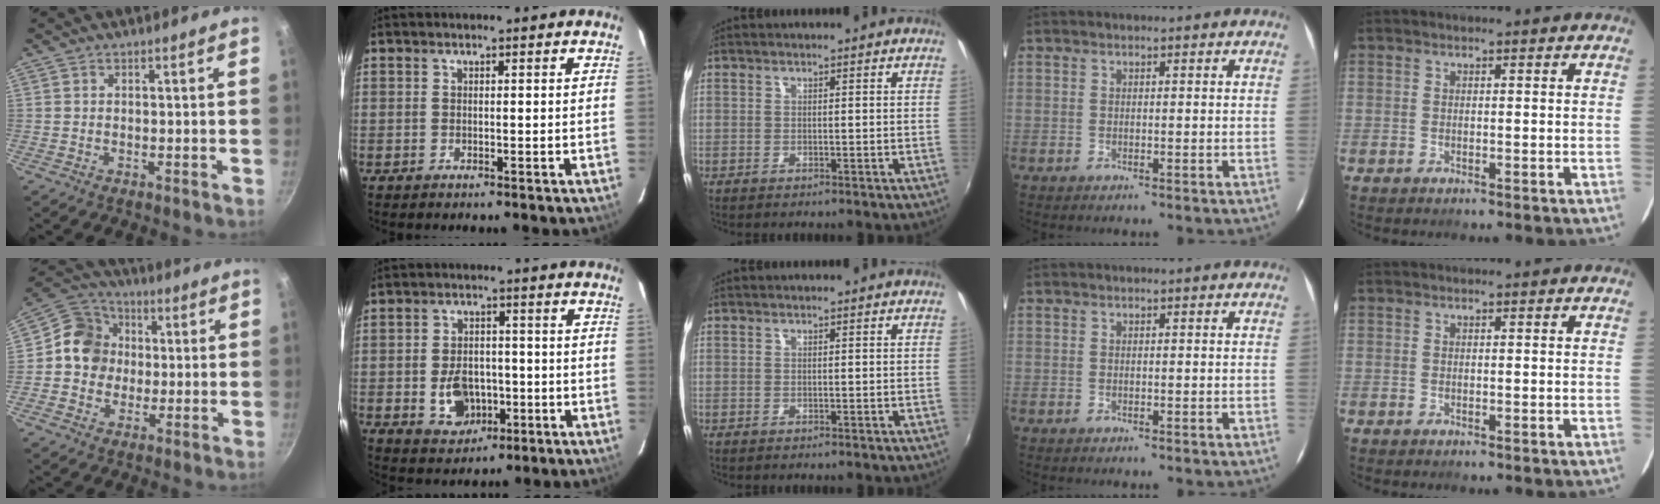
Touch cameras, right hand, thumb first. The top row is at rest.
{"thumb": {"total": 10.6, "force": [0.2, 9.6, 4.4], "torque": [-0.040, 0.021, -0.020]}, "index": {"total": 8.4, "force": [-2.4, 6.2, 5.0], "torque": [-0.103, 0.005, -0.026]}}